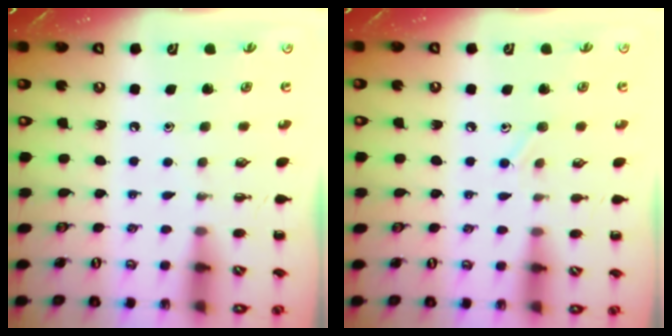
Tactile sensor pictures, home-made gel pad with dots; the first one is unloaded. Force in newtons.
{"total": 6.6, "press": 6.4, "slide": 1.8}